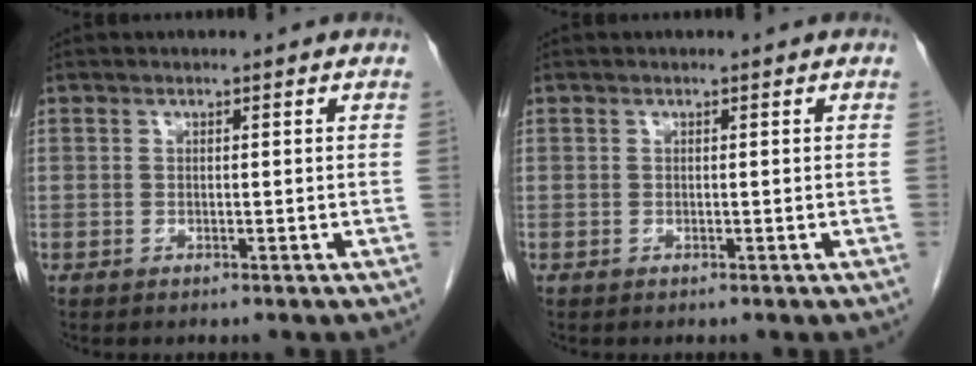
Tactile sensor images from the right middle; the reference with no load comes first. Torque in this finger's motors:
{"motor_torque": [0.00, 0.00, 0.00, 0.00]}